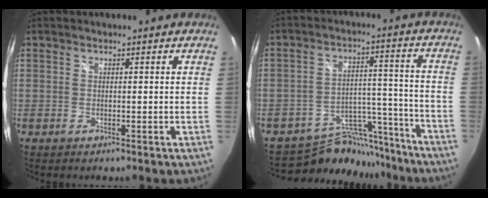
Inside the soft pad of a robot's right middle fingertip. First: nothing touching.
{"total": 14.0, "force": [-12.8, 5.5, 2.0], "torque": [-0.037, 0.044, -0.183]}